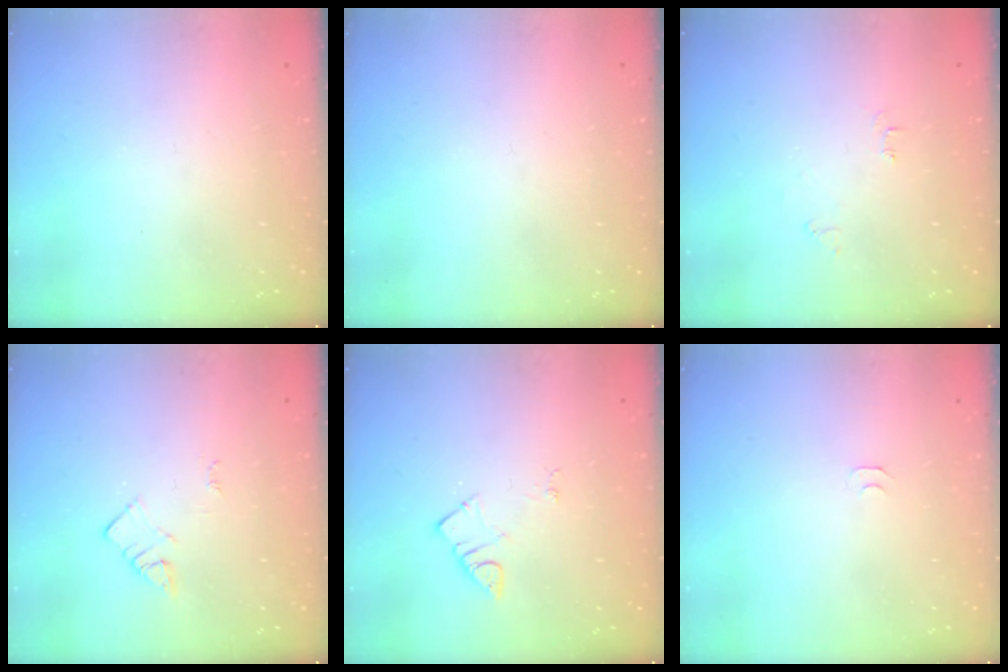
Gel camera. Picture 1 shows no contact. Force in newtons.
{"total": 0.0}
{"total": 3.9, "press": 3.8, "slide": 0.5}
{"total": 2.1, "press": 2.1, "slide": 0.3}
{"total": 3.8, "press": 3.8, "slide": 0.5}
{"total": 5.1, "press": 5.1, "slide": 0.5}